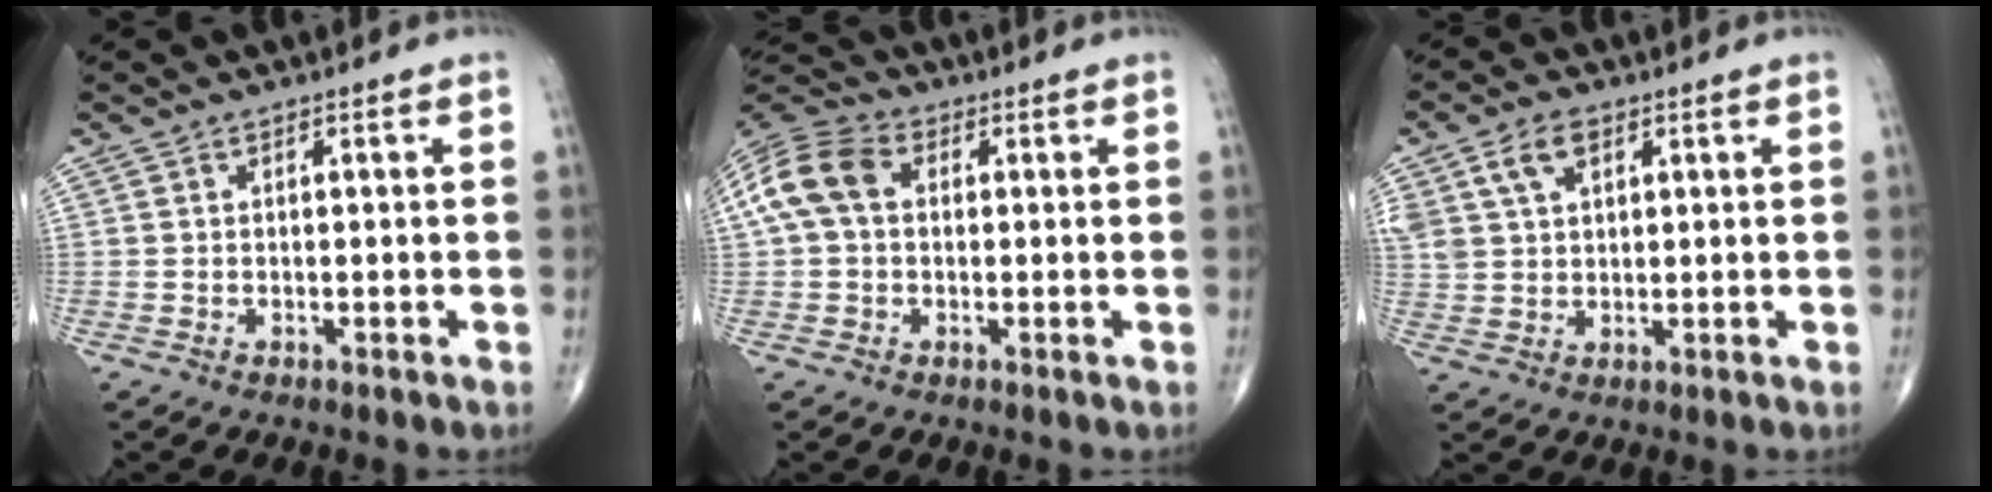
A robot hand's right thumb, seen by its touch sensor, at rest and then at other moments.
{"total": 10.5, "force": [1.7, 7.4, 7.3], "torque": [-0.153, 0.034, 0.025]}
{"total": 9.4, "force": [4.3, 5.9, 6.0], "torque": [-0.105, -0.003, 0.084]}